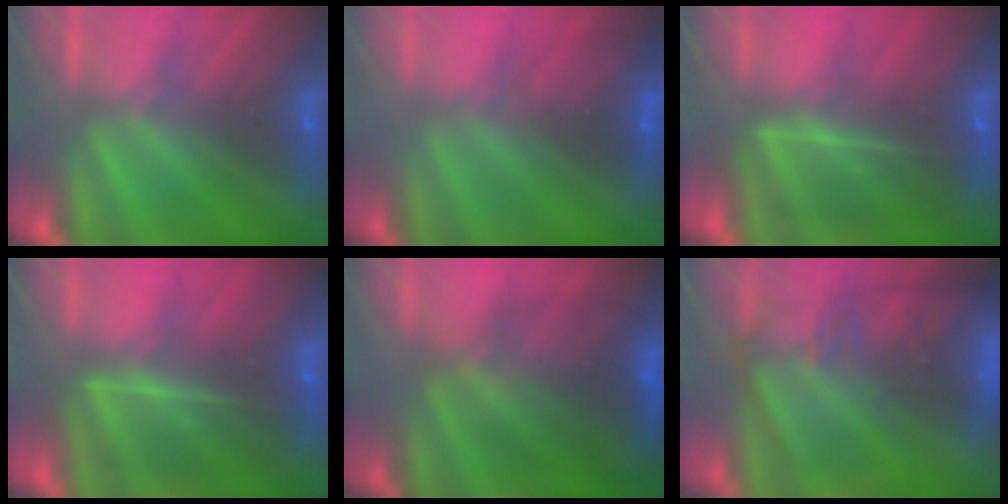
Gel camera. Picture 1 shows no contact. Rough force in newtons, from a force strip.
{"total": 2.9}
{"total": 6.3}
{"total": 6.3}
{"total": 7.2}
{"total": 7.8}